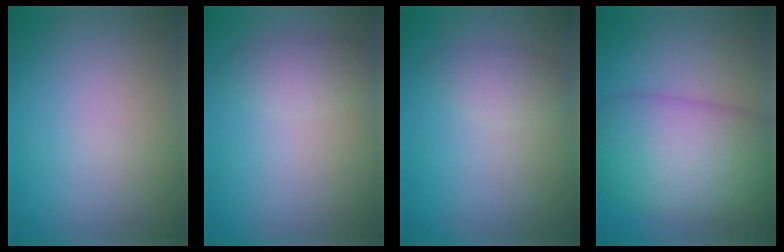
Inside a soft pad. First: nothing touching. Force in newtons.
{"total": 2.1, "press": 2.1, "slide": 0.2}
{"total": 1.9, "press": 1.9, "slide": 0.1}
{"total": 10.3, "press": 10.3, "slide": 0.3}